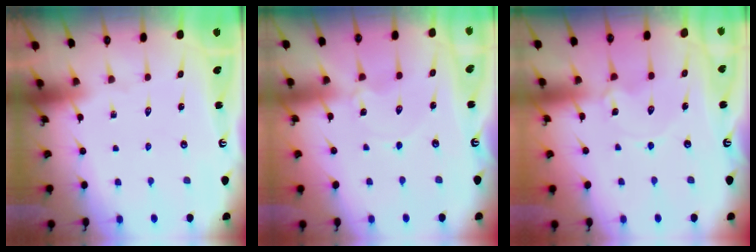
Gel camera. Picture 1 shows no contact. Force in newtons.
{"total": 0.0}
{"total": 2.4, "press": 2.4, "slide": 0.3}